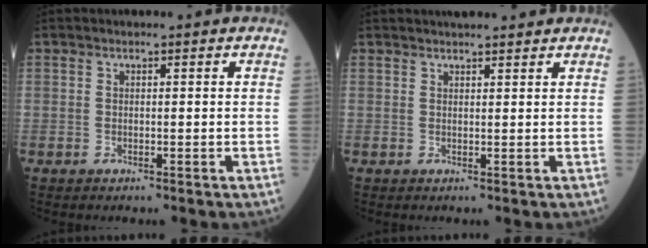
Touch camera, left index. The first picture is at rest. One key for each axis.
{"total": 5.0, "fx": 4.6, "fy": 0.6, "fz": 1.9, "tx": -0.023, "ty": 0.025, "tz": 0.060}